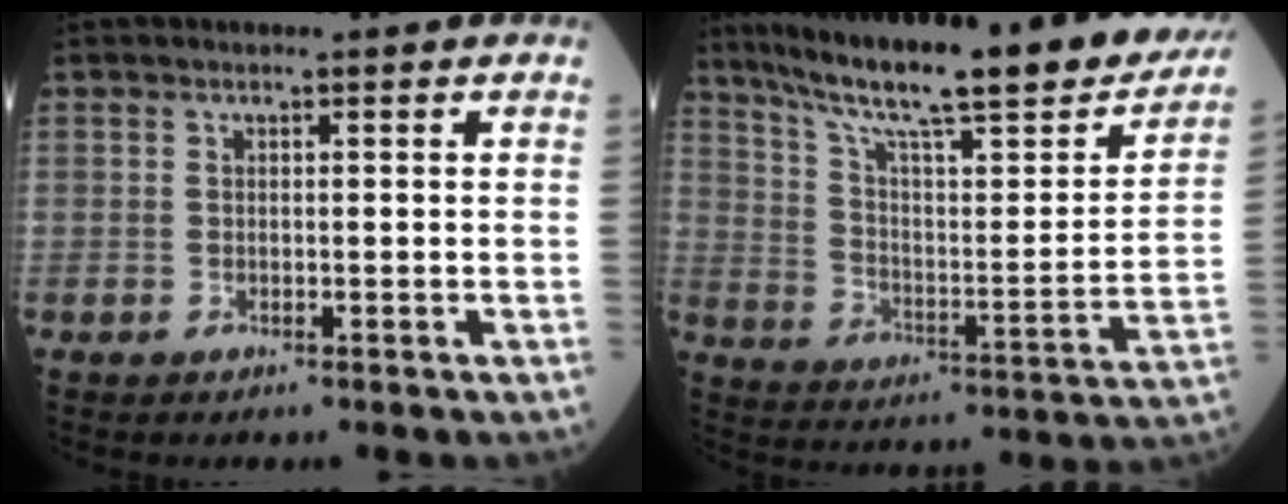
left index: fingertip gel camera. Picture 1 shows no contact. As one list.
[{"total": 30.1, "force": [24.4, 3.8, 17.3], "torque": [-0.274, -0.039, 0.334]}]